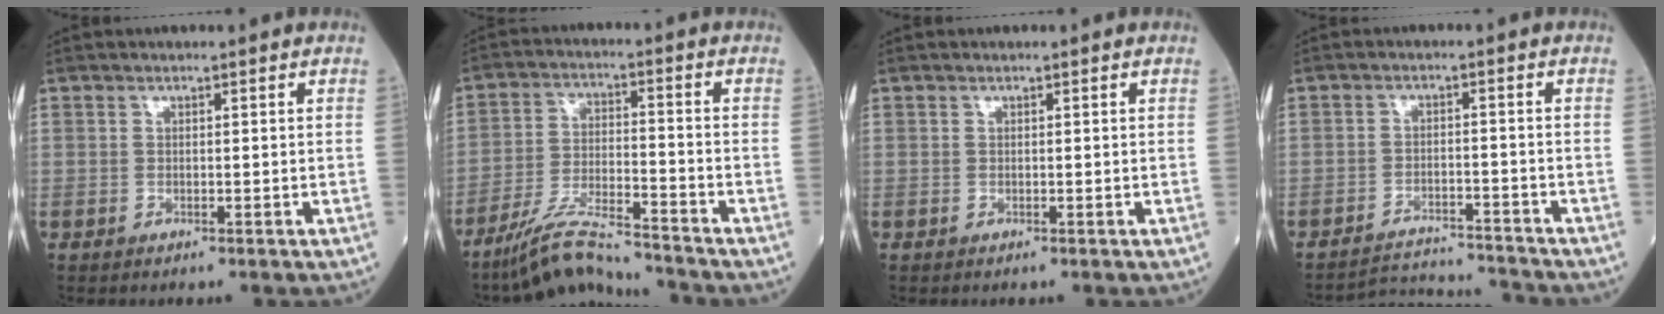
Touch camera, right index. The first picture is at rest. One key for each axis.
{"total": 9.2, "fx": -8.6, "fy": 0.2, "fz": 3.3, "tx": -0.064, "ty": -0.008, "tz": -0.154}
{"total": 0.0}
{"total": 7.6, "fx": -7.5, "fy": -0.5, "fz": -0.6, "tx": 0.001, "ty": 0.009, "tz": -0.119}